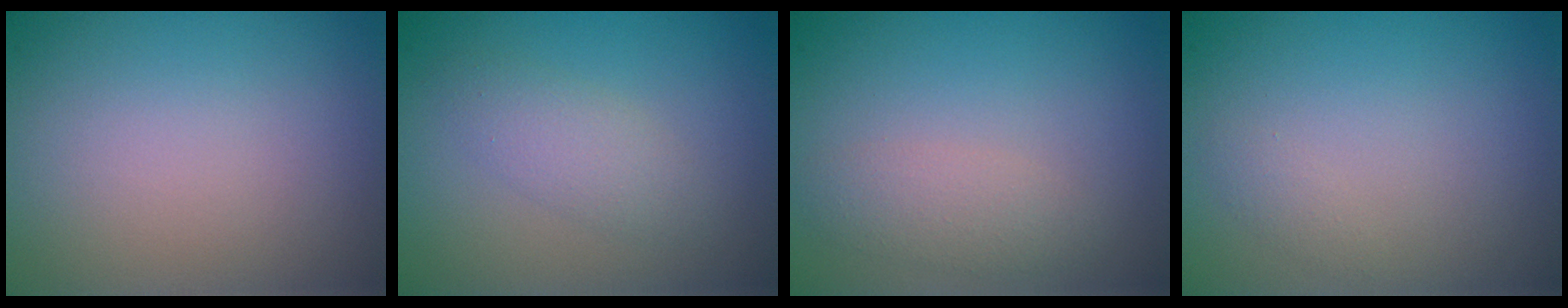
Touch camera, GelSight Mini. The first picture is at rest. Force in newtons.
{"total": 2.7, "press": 2.7, "slide": 0.2}
{"total": 2.1, "press": 2.0, "slide": 0.1}
{"total": 0.6, "press": 0.6, "slide": 0.1}